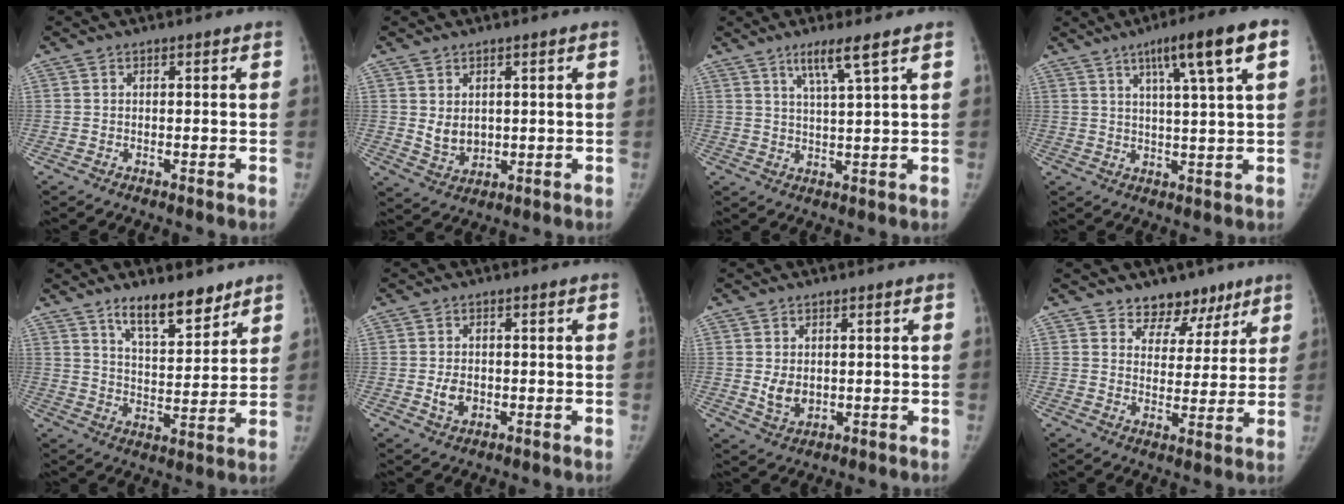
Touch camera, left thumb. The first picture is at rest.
{"total": 4.7, "force": [0.9, 3.7, 2.8], "torque": [-0.033, -0.016, 0.030]}
{"total": 5.6, "force": [3.4, -0.4, 4.5], "torque": [-0.087, -0.023, 0.068]}
{"total": 11.3, "force": [5.2, 0.7, 10.0], "torque": [-0.153, -0.002, 0.078]}
{"total": 10.9, "force": [8.0, 4.0, 6.2], "torque": [-0.072, -0.062, 0.137]}
{"total": 3.7, "force": [-0.7, 2.8, 2.4], "torque": [-0.033, 0.001, -0.007]}
{"total": 4.6, "force": [0.2, 3.4, 3.0], "torque": [-0.039, -0.010, 0.014]}
{"total": 8.2, "force": [6.0, 5.3, 1.5], "torque": [0.028, -0.036, 0.093]}